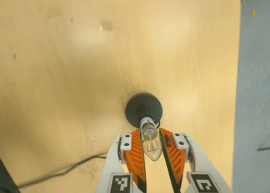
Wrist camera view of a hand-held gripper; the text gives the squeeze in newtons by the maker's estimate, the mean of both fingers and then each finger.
{"total": 13.1, "left": 12.1, "right": 14.2}